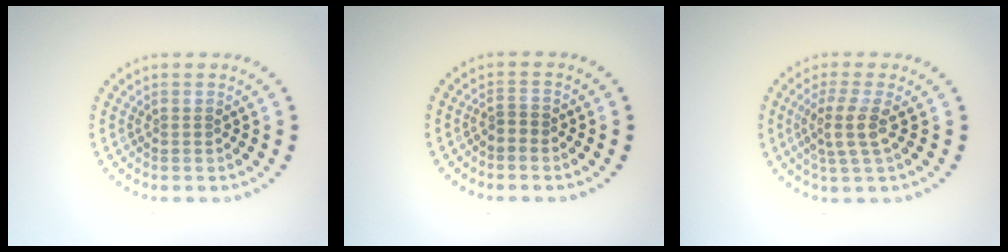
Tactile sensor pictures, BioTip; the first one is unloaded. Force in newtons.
{"total": 0.8, "press": 0.6, "slide": 0.6}
{"total": 2.9, "press": 2.3, "slide": 1.8}